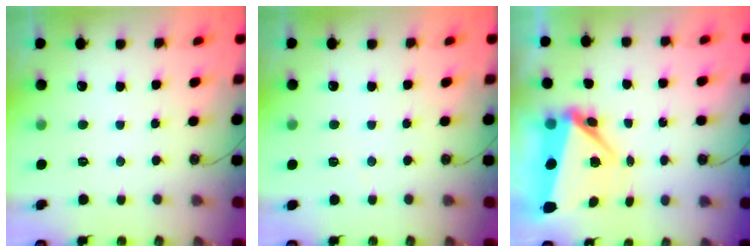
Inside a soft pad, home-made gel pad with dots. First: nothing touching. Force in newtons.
{"total": 2.0, "press": 2.0, "slide": 0.4}
{"total": 7.5, "press": 7.4, "slide": 0.9}